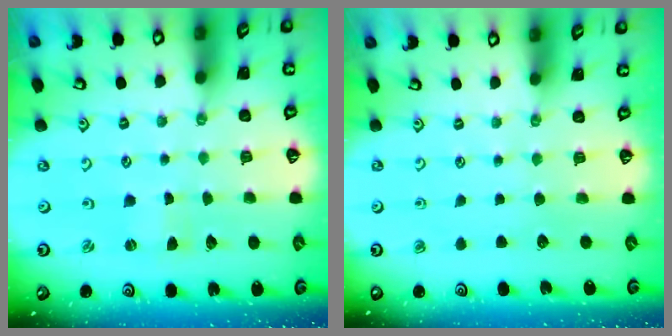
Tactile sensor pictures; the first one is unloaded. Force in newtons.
{"total": 0.0}